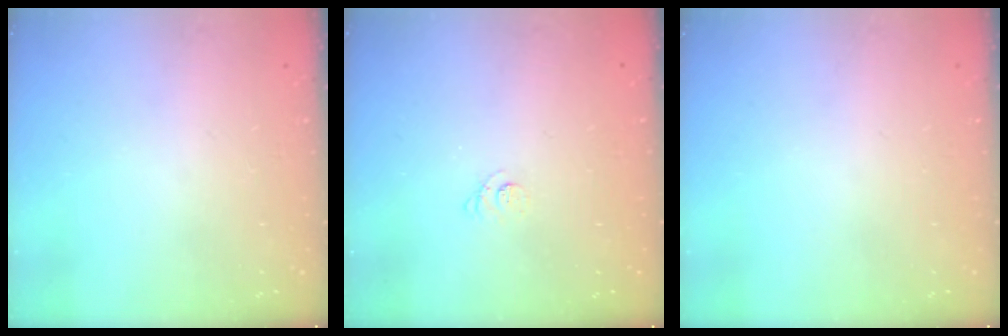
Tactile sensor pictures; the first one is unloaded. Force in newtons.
{"total": 2.2, "press": 2.2, "slide": 0.3}
{"total": 0.0}